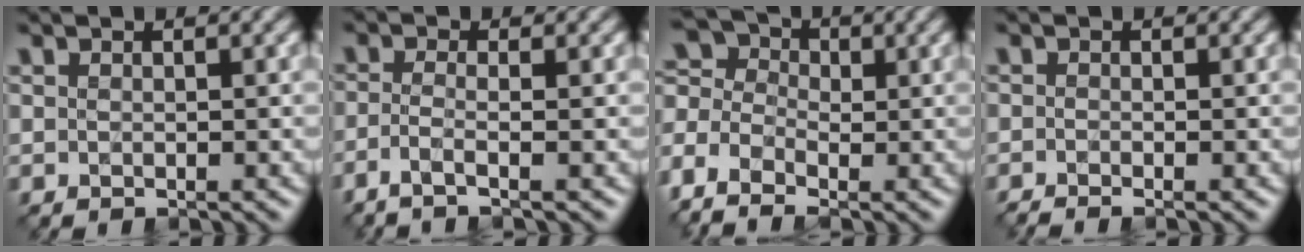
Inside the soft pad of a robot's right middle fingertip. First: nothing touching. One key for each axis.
{"total": 2.4, "fx": -1.3, "fy": 0.6, "fz": 1.9, "tx": -0.037, "ty": -0.009, "tz": -0.041}
{"total": 7.8, "fx": -2.9, "fy": 4.9, "fz": 5.3, "tx": -0.124, "ty": 0.002, "tz": -0.049}
{"total": 1.3, "fx": -1.0, "fy": 0.1, "fz": 0.7, "tx": -0.012, "ty": -0.012, "tz": -0.025}